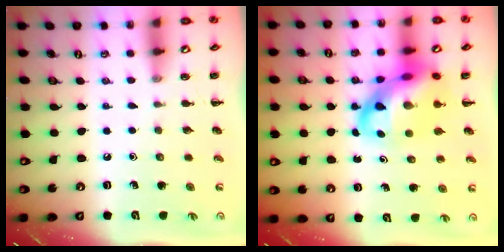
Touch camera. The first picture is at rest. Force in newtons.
{"total": 15.2, "press": 14.7, "slide": 3.8}